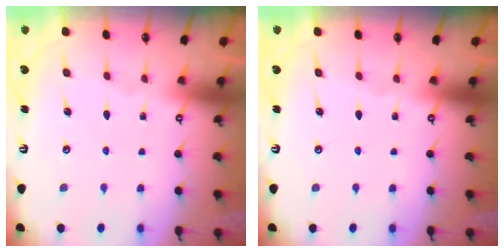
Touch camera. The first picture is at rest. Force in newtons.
{"total": 0.0}